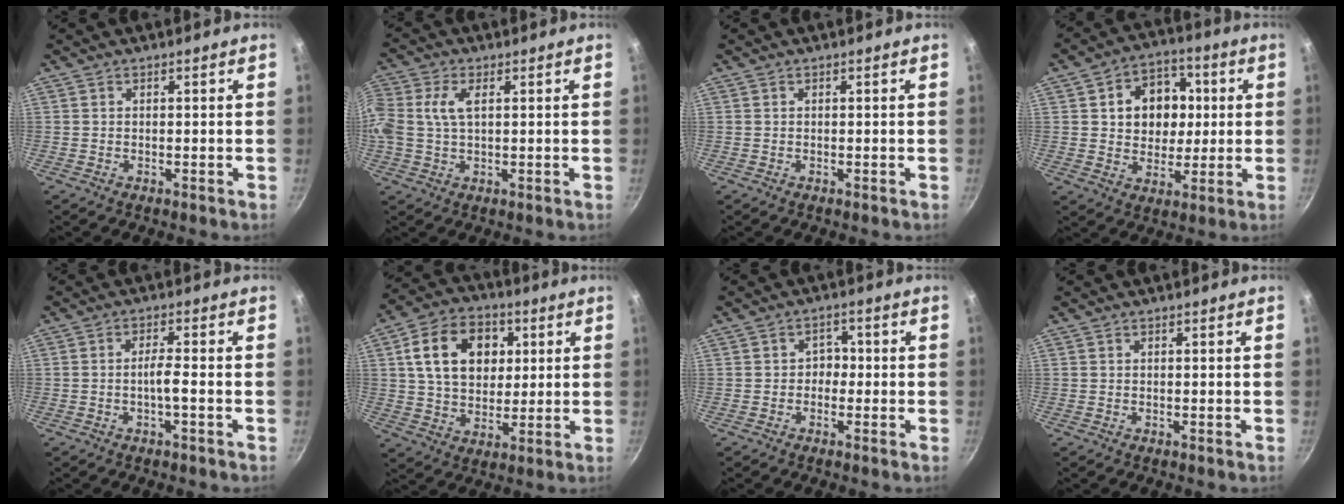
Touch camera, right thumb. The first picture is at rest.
{"total": 6.7, "force": [1.4, 4.0, 5.2], "torque": [-0.108, 0.012, 0.020]}
{"total": 0.0}
{"total": 12.9, "force": [2.1, 10.5, 7.3], "torque": [-0.066, 0.006, 0.032]}
{"total": 4.7, "force": [-1.7, 0.4, 4.3], "torque": [-0.088, 0.022, -0.034]}
{"total": 15.5, "force": [3.9, 11.4, 9.8], "torque": [-0.139, 0.005, 0.060]}
{"total": 2.8, "force": [-0.7, 2.4, 1.2], "torque": [0.010, 0.011, -0.015]}
{"total": 0.0}